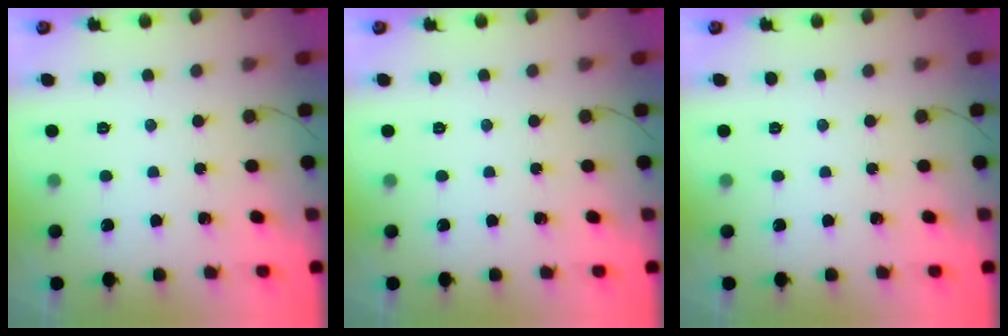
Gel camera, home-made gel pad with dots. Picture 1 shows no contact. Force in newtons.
{"total": 0.0}
{"total": 0.0}